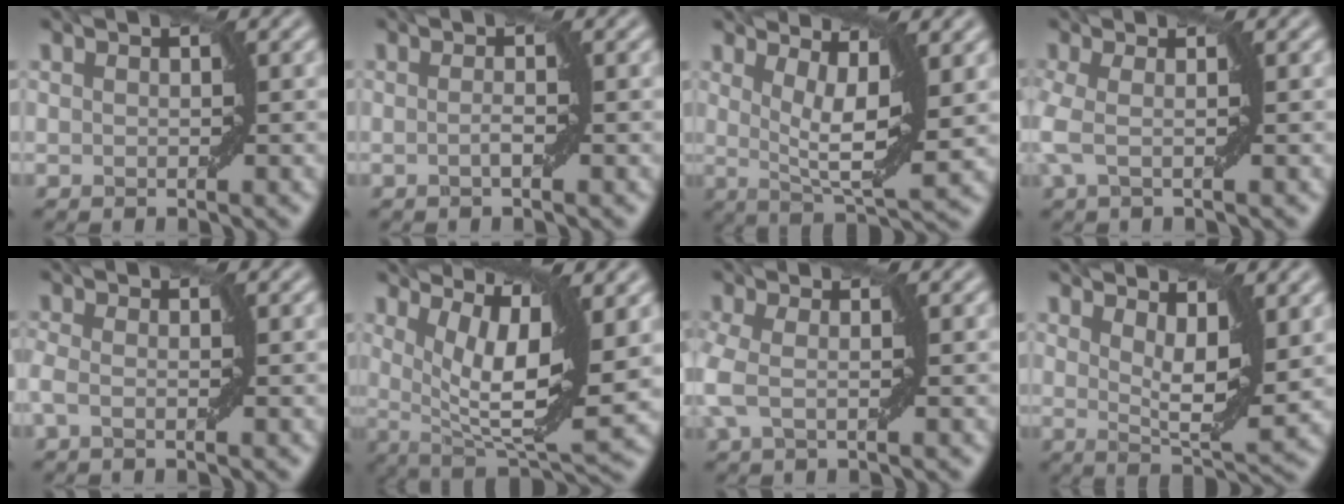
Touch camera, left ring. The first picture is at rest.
{"total": 1.0, "force": [-0.3, 0.0, 1.0], "torque": [-0.018, 0.000, -0.005]}
{"total": 6.1, "force": [2.1, 1.6, 5.5], "torque": [-0.089, -0.009, 0.039]}
{"total": 2.6, "force": [-0.1, 0.5, 2.5], "torque": [-0.063, 0.001, -0.008]}
{"total": 1.4, "force": [-0.3, 0.3, 1.4], "torque": [-0.030, -0.002, -0.010]}
{"total": 9.0, "force": [2.7, 2.5, 8.2], "torque": [-0.131, -0.006, 0.052]}
{"total": 2.8, "force": [-0.1, 0.8, 2.7], "torque": [-0.071, 0.003, -0.010]}
{"total": 4.8, "force": [2.2, 1.4, 4.0], "torque": [-0.063, -0.011, 0.040]}